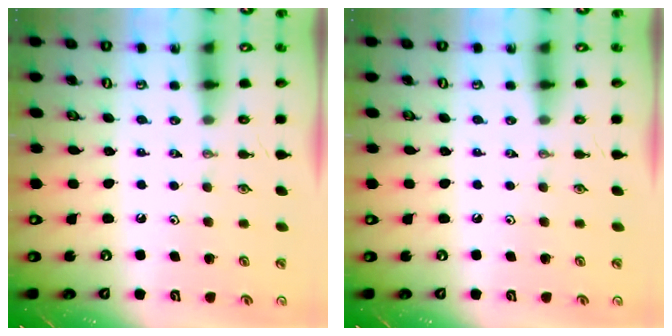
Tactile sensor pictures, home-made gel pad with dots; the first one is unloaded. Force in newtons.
{"total": 0.0}